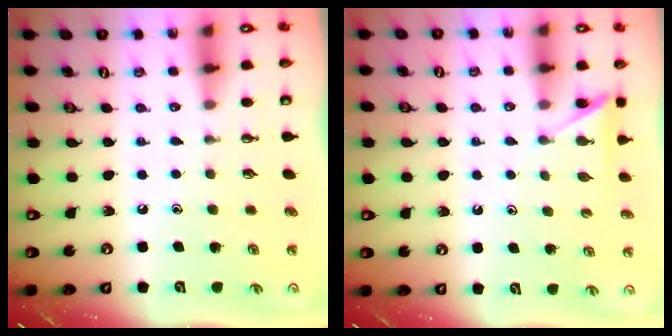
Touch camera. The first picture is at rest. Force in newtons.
{"total": 5.6, "press": 5.6, "slide": 0.5}